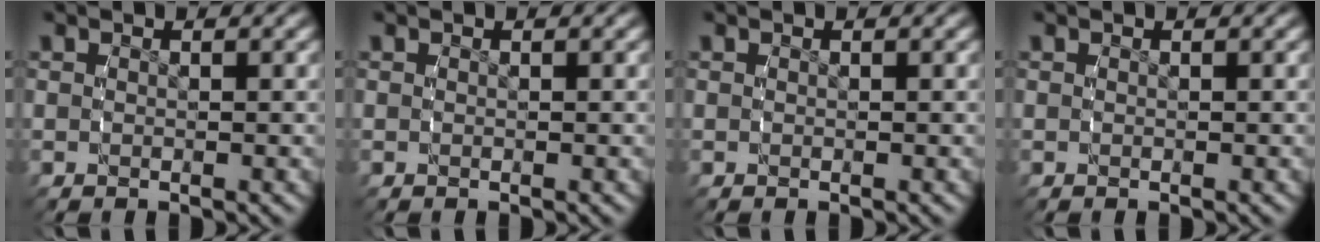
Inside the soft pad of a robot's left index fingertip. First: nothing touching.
{"total": 0.0}
{"total": 0.0}
{"total": 0.0}